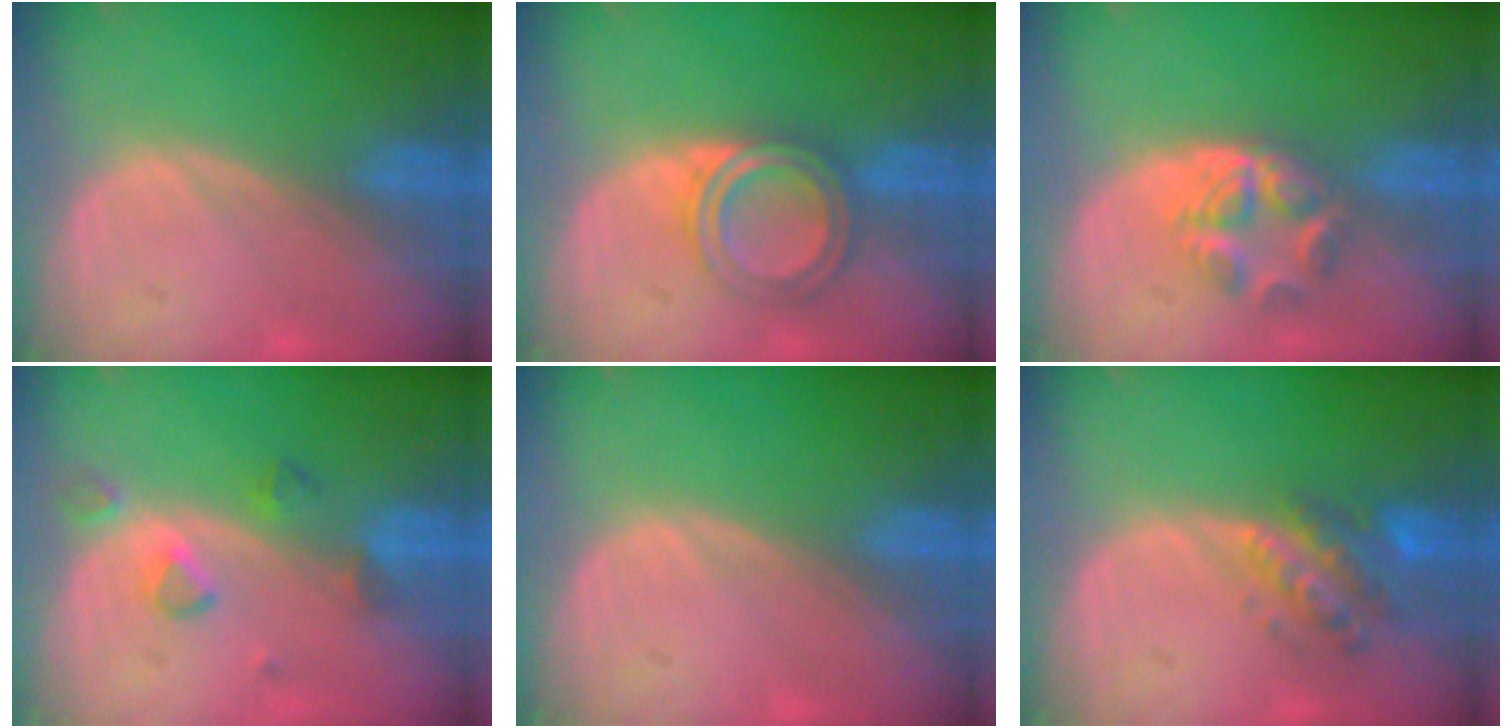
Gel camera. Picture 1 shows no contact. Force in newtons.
{"total": 5.2, "press": 5.2, "slide": 0.1}
{"total": 6.1, "press": 5.1, "slide": 3.4}
{"total": 3.8, "press": 3.7, "slide": 0.8}
{"total": 0.0}
{"total": 5.9, "press": 5.6, "slide": 1.8}